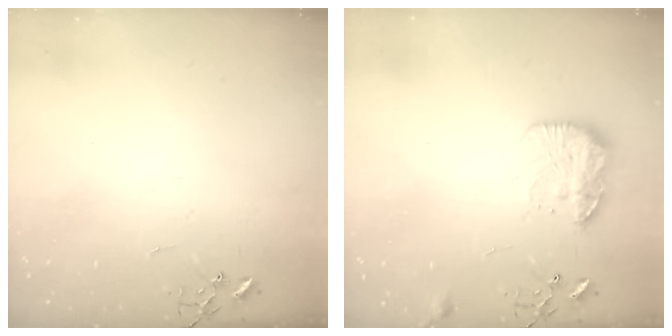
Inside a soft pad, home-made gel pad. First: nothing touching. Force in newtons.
{"total": 12.8, "press": 12.8, "slide": 0.7}